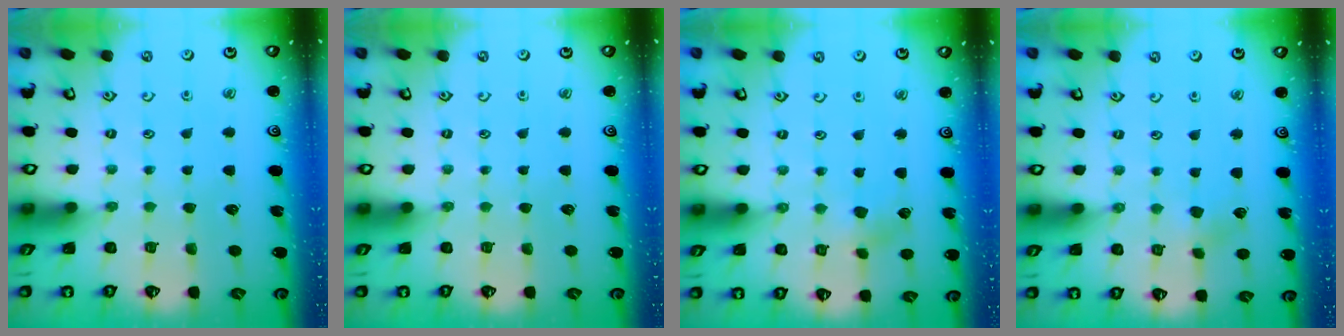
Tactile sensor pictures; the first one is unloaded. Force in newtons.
{"total": 0.0}
{"total": 1.8, "press": 1.8, "slide": 0.3}
{"total": 2.0, "press": 1.9, "slide": 0.3}